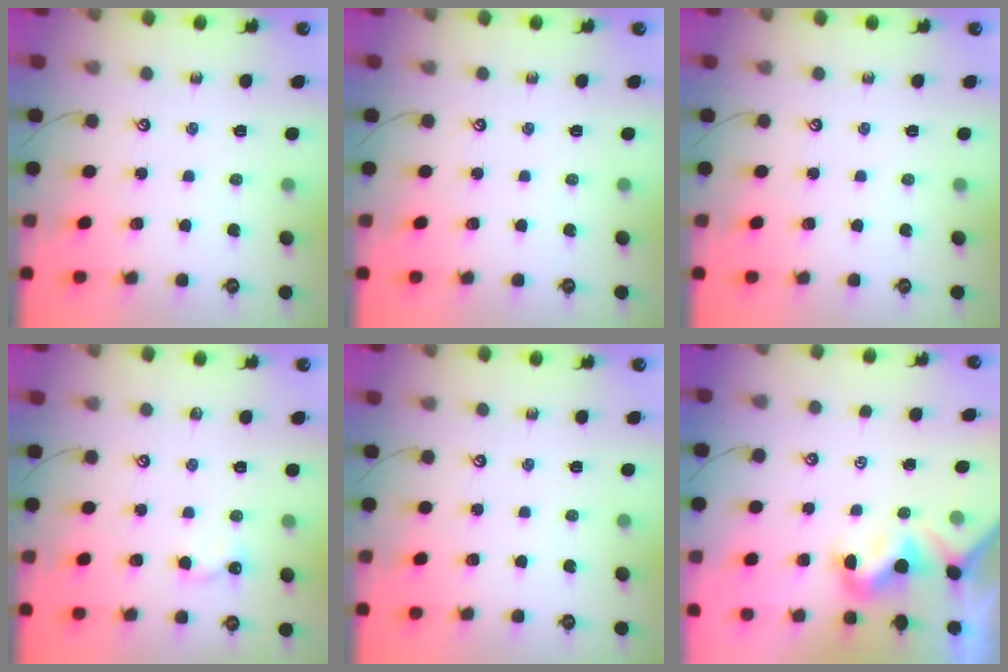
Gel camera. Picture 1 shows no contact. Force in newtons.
{"total": 0.0}
{"total": 0.0}
{"total": 4.7, "press": 4.6, "slide": 0.6}
{"total": 0.0}
{"total": 1.0, "press": 0.7, "slide": 0.6}